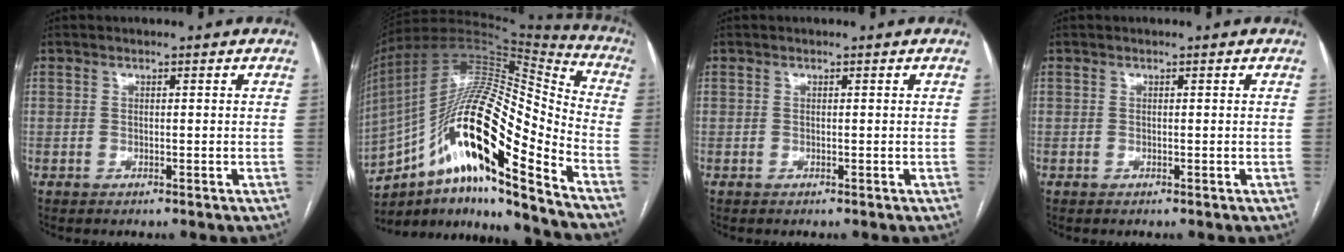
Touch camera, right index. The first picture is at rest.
{"total": 24.5, "force": [-13.0, 3.7, 20.4], "torque": [-0.362, 0.016, -0.227]}
{"total": 0.0}
{"total": 0.0}